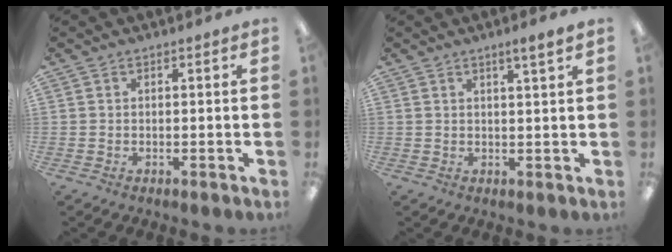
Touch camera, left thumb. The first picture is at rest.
{"total": 2.5, "force": [1.9, -0.1, 1.6], "torque": [-0.035, -0.002, 0.032]}